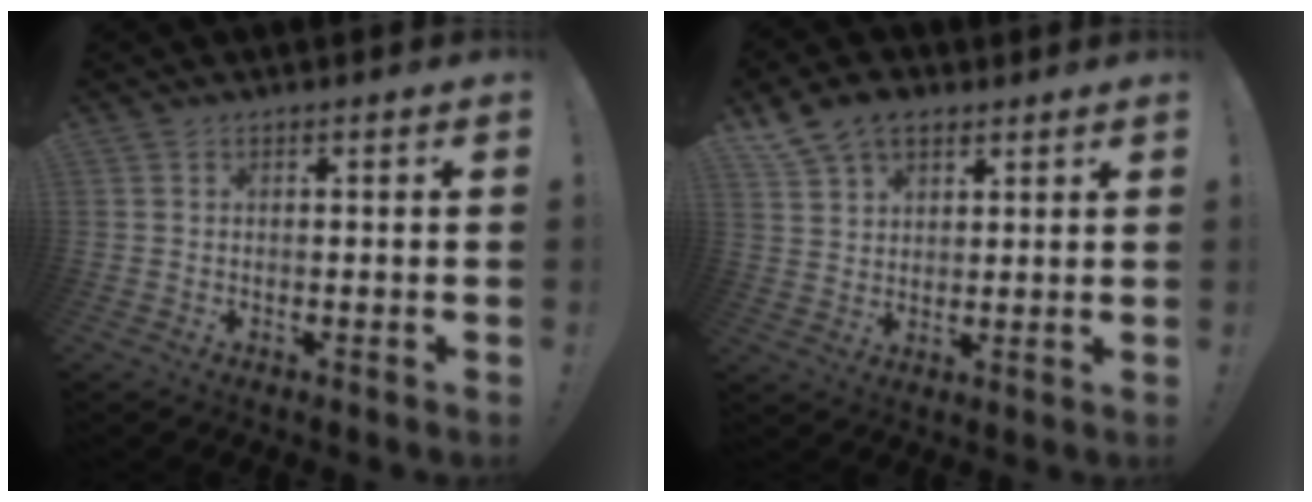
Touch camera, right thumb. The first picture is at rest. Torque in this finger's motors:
{"motor_torque": [-0.01, 0.07, 0.11, -0.10, 0.00]}